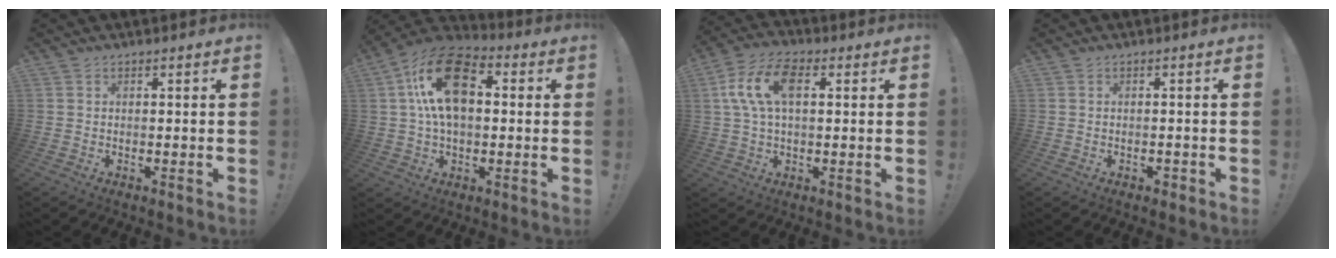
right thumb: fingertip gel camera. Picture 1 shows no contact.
{"total": 18.9, "force": [3.7, 11.6, 14.4], "torque": [-0.251, 0.010, 0.064]}
{"total": 12.8, "force": [3.1, 7.3, 10.0], "torque": [-0.197, 0.012, 0.060]}
{"total": 1.3, "force": [-0.8, 0.9, 0.6], "torque": [-0.007, 0.004, -0.014]}